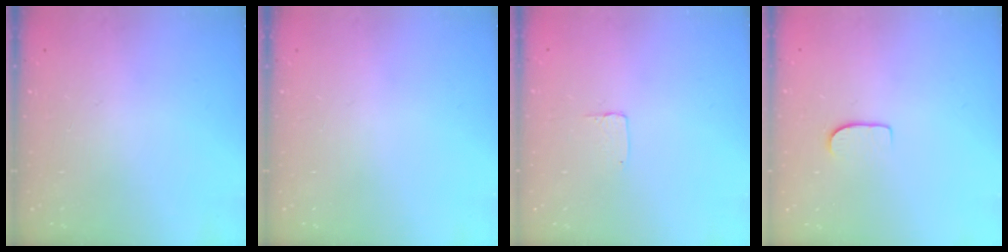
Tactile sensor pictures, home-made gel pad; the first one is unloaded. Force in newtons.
{"total": 0.0}
{"total": 3.7, "press": 3.6, "slide": 0.3}
{"total": 5.5, "press": 5.5, "slide": 0.5}